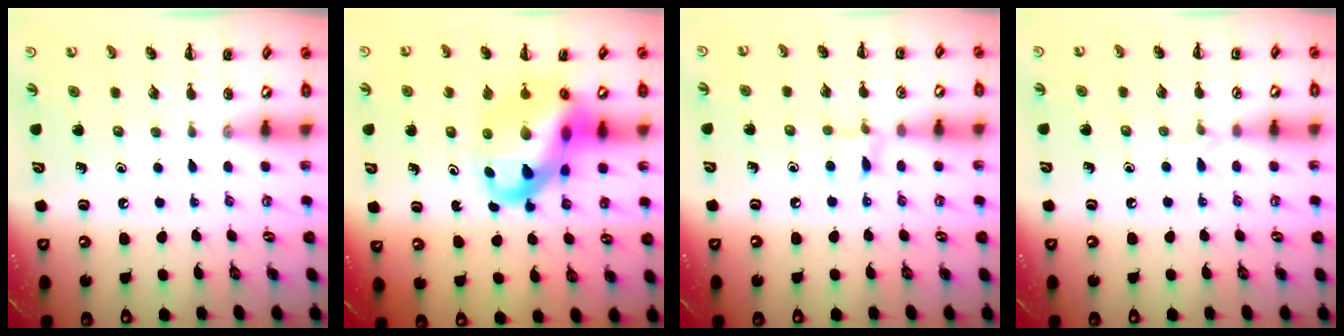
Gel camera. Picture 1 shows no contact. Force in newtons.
{"total": 16.7, "press": 16.1, "slide": 4.4}
{"total": 6.0, "press": 5.7, "slide": 2.0}
{"total": 3.7, "press": 3.5, "slide": 1.3}